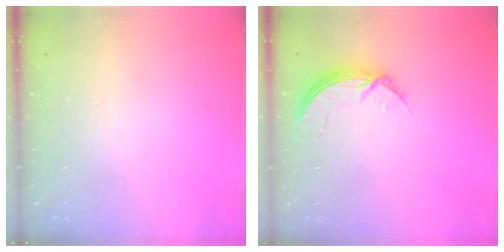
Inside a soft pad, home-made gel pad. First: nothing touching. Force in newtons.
{"total": 6.8, "press": 6.8, "slide": 0.7}